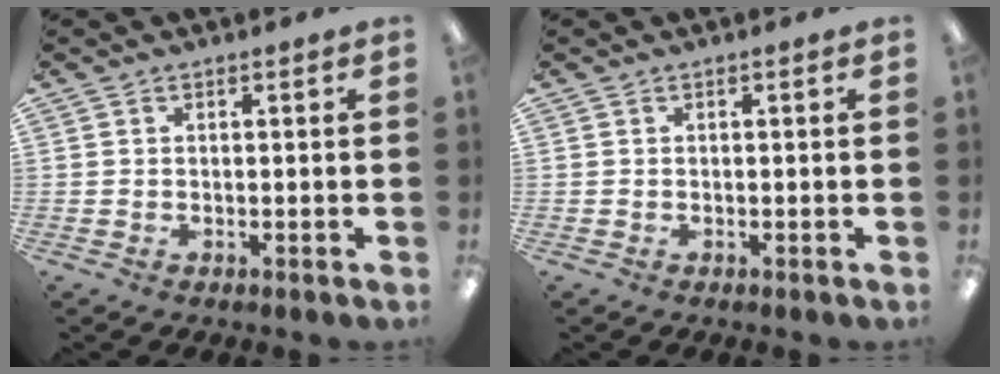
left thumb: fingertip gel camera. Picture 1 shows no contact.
{"total": 0.0}